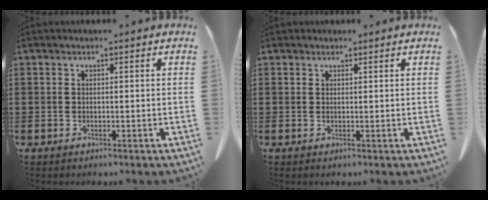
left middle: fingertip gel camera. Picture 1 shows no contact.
{"total": 0.8, "force": [0.7, 0.4, 0.1], "torque": [-0.004, 0.001, 0.014]}